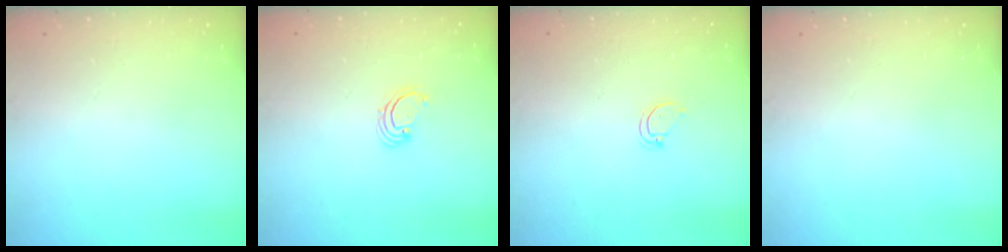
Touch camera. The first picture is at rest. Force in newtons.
{"total": 2.6, "press": 2.6, "slide": 0.3}
{"total": 3.5, "press": 3.5, "slide": 0.4}
{"total": 0.0}